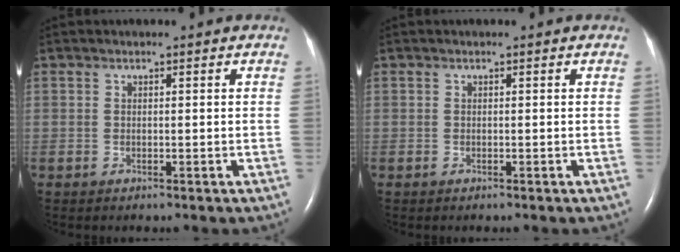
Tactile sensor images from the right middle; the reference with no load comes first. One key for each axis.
{"total": 0.0}